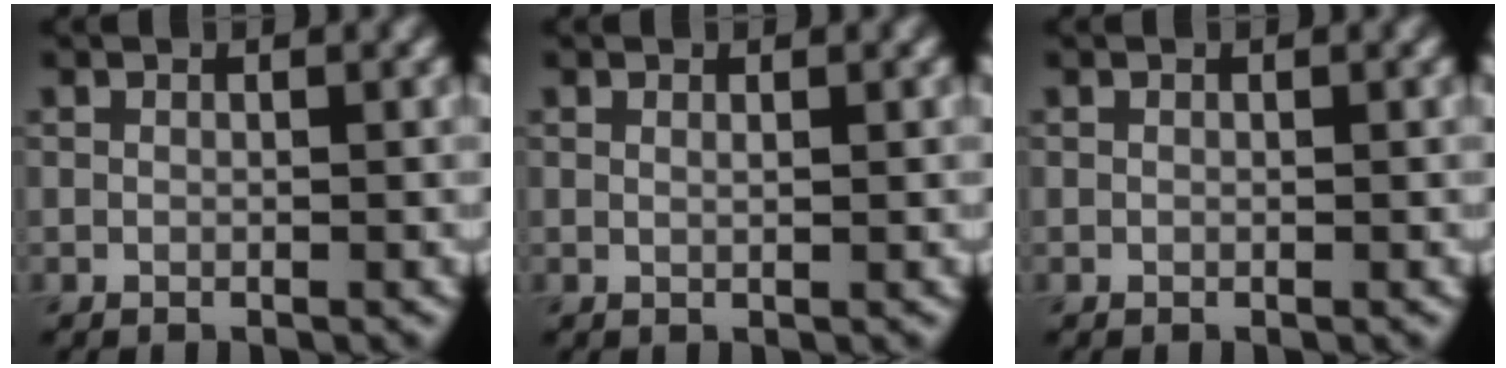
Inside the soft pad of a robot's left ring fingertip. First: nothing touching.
{"total": 0.7, "force": [0.3, 0.2, 0.5], "torque": [-0.002, 0.001, 0.004]}
{"total": 0.0}